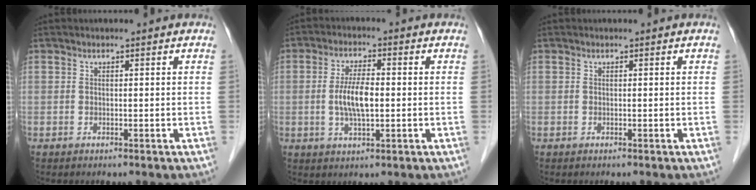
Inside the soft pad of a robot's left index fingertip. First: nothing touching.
{"total": 5.9, "force": [-0.7, 1.6, 5.6], "torque": [-0.118, -0.006, -0.012]}
{"total": 0.0}